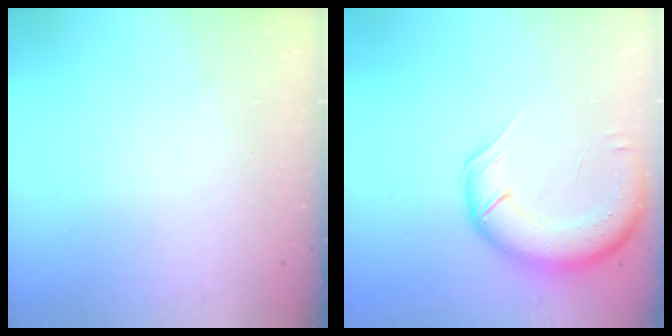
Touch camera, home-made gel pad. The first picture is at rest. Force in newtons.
{"total": 14.3, "press": 13.8, "slide": 3.5}